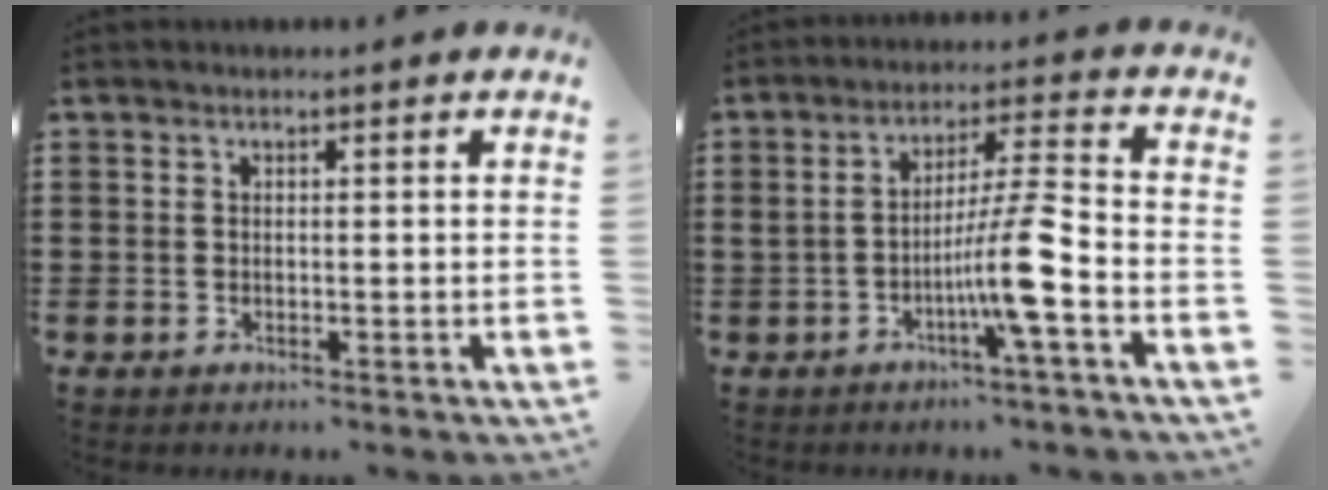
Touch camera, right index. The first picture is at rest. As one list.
[{"total": 9.0, "force": [-3.5, 0.1, 8.3], "torque": [-0.153, -0.003, -0.069]}]